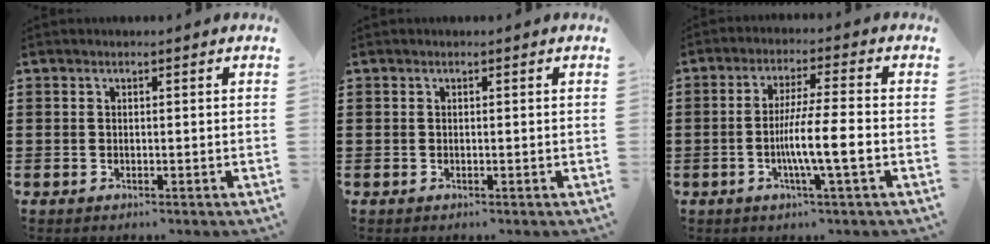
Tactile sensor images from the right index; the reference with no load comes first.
{"total": 0.0}
{"total": 7.9, "force": [-2.1, 0.5, 7.6], "torque": [-0.134, -0.006, -0.039]}